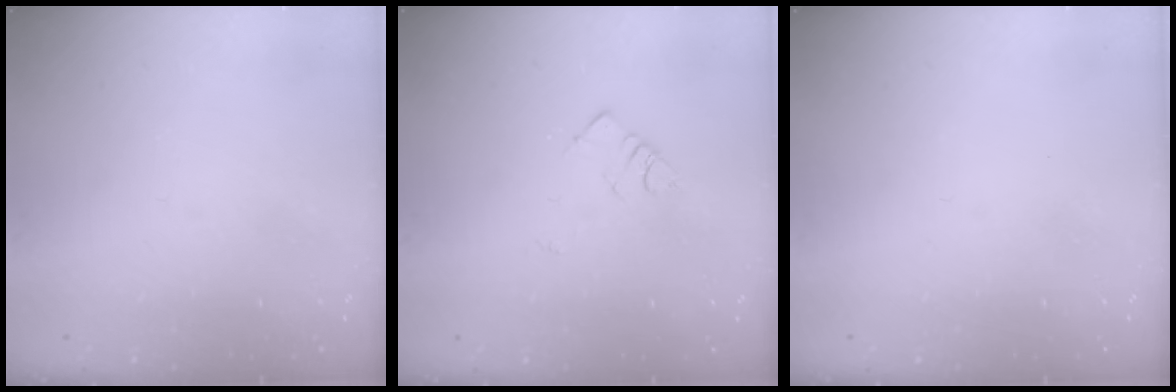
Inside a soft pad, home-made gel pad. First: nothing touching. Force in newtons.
{"total": 2.8, "press": 2.7, "slide": 0.4}
{"total": 0.0}